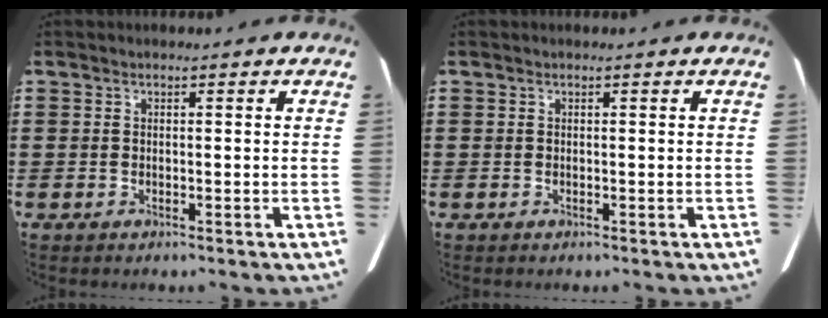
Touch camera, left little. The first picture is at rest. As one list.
[{"total": 0.0}]